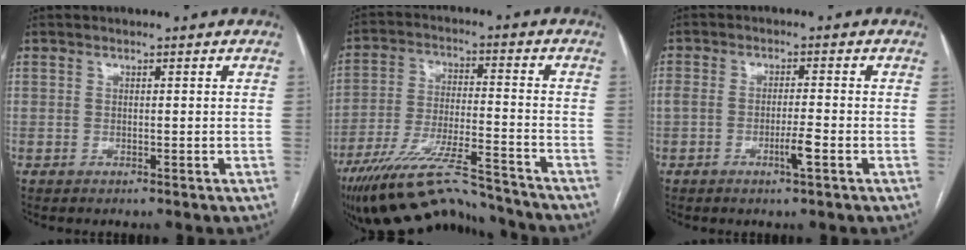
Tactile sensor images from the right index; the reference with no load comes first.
{"total": 18.2, "force": [-15.8, 2.0, 8.8], "torque": [-0.170, -0.010, -0.271]}
{"total": 3.9, "force": [-1.6, 0.4, 3.5], "torque": [-0.068, 0.000, -0.029]}